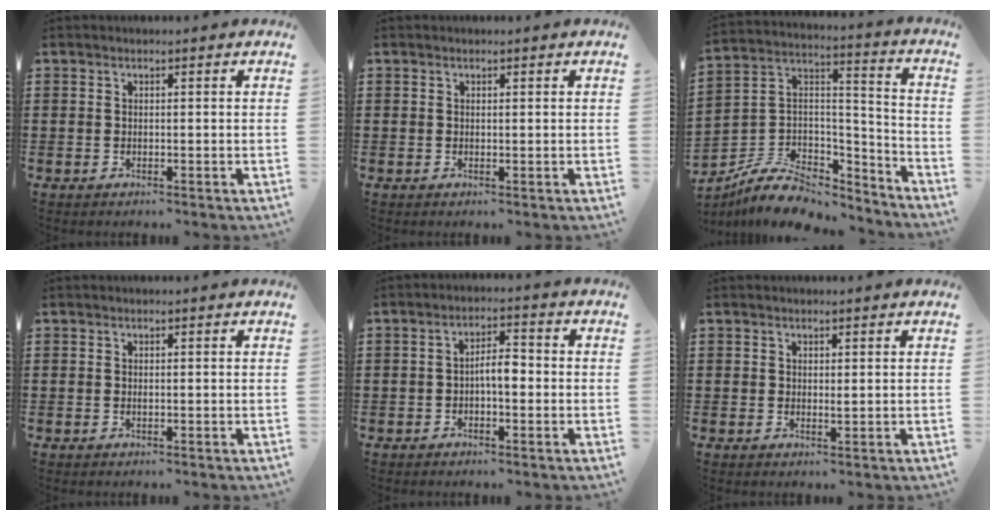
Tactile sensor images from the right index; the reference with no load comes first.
{"total": 0.0}
{"total": 9.1, "force": [-6.4, 4.9, 4.3], "torque": [-0.092, 0.021, -0.120]}
{"total": 0.0}
{"total": 3.6, "force": [-0.8, 1.3, 3.3], "torque": [-0.061, 0.010, -0.017]}
{"total": 0.8, "force": [0.4, 0.4, 0.6], "torque": [-0.011, 0.005, 0.007]}